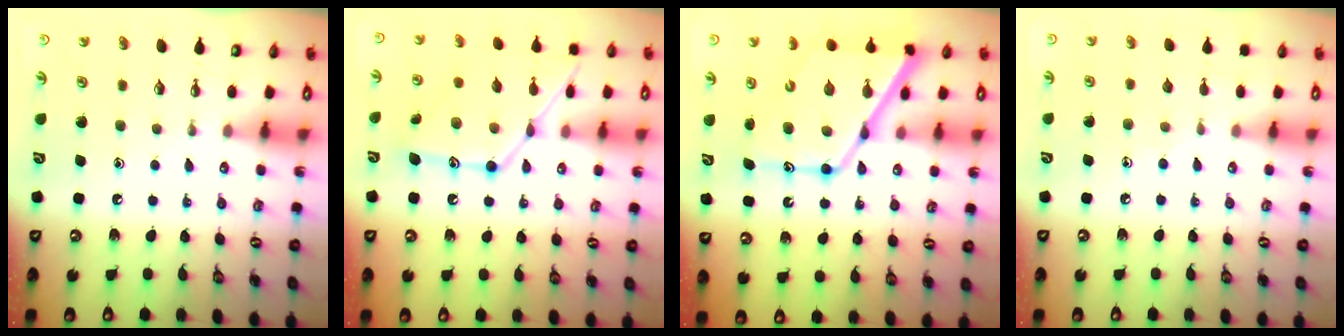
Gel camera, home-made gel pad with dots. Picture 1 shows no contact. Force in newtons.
{"total": 16.5, "press": 16.4, "slide": 1.2}
{"total": 18.1, "press": 18.1, "slide": 1.6}
{"total": 5.7, "press": 5.7, "slide": 0.4}